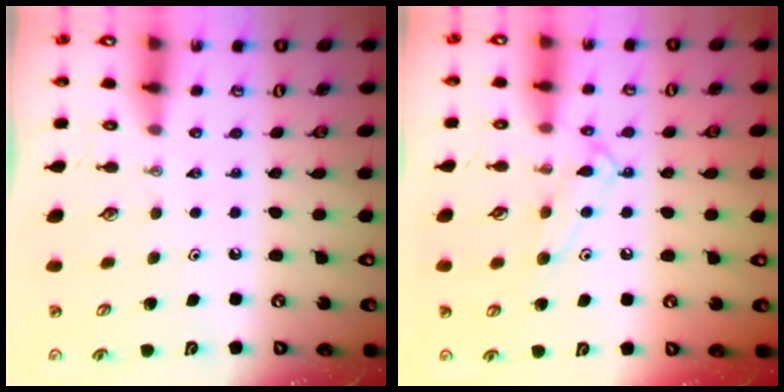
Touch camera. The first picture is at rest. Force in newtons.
{"total": 10.8, "press": 10.7, "slide": 0.8}